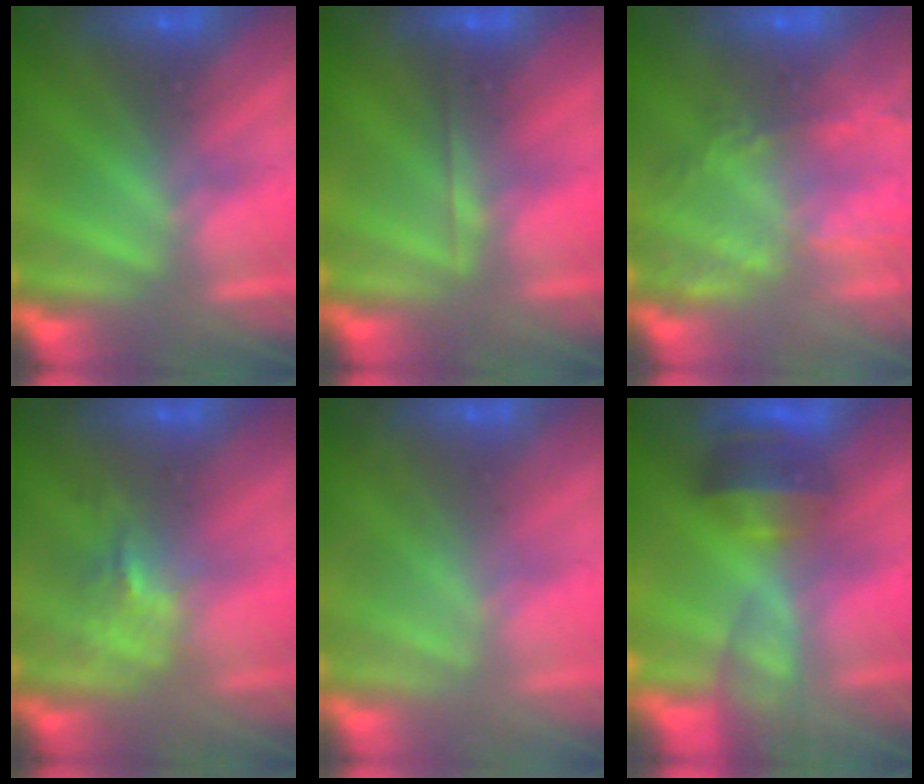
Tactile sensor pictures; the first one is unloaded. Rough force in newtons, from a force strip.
{"total": 1.7}
{"total": 7.6}
{"total": 2.4}
{"total": 1.8}
{"total": 9.2}